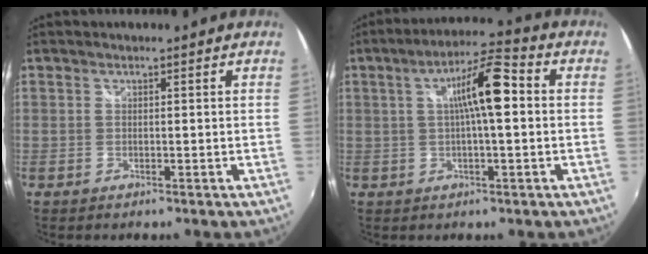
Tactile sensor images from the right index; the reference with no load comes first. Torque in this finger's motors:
{"motor_torque": [0.96, -0.17, 0.47, 0.13]}